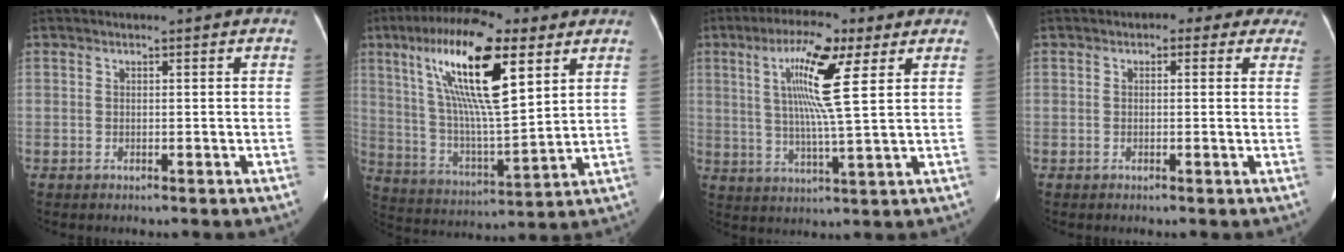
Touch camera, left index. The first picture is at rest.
{"total": 18.3, "force": [8.2, 3.9, 15.9], "torque": [-0.303, 0.012, 0.145]}
{"total": 10.9, "force": [3.9, 0.5, 10.2], "torque": [-0.190, 0.005, 0.064]}
{"total": 5.9, "force": [4.3, 3.3, 2.3], "torque": [-0.008, 0.012, 0.033]}